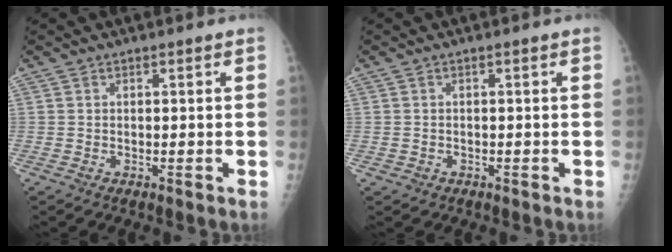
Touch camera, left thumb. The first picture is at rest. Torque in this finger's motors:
{"motor_torque": [-0.11, -0.02, -0.15, -0.07, 0.01]}